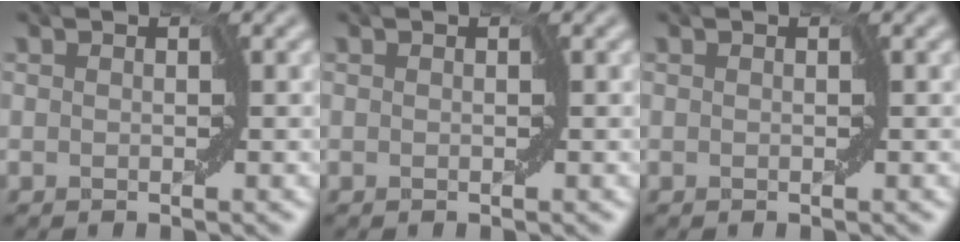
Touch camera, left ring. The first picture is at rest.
{"total": 0.0}
{"total": 0.0}